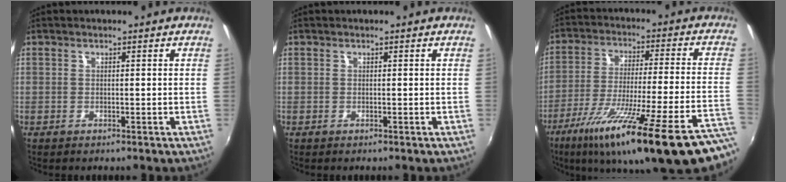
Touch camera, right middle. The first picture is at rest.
{"total": 0.0}
{"total": 29.7, "force": [-21.1, 2.8, 20.8], "torque": [-0.323, -0.098, -0.312]}